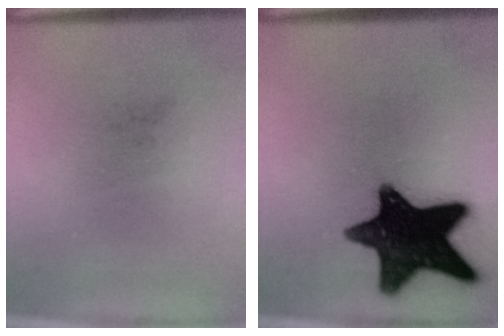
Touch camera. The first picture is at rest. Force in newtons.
{"total": 16.9}